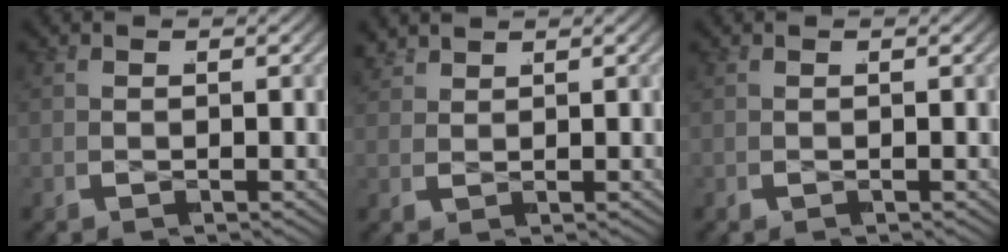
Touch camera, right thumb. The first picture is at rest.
{"total": 1.7, "force": [1.6, -0.3, -0.4], "torque": [0.012, 0.005, 0.030]}
{"total": 0.0}